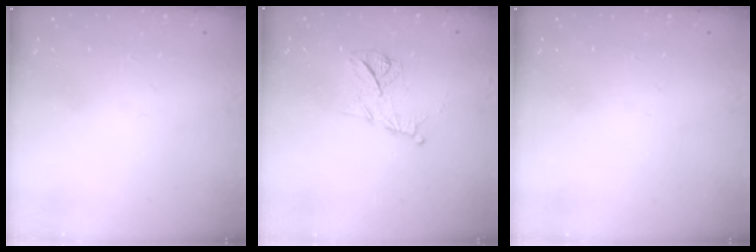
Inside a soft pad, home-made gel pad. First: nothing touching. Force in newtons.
{"total": 10.0, "press": 10.0, "slide": 1.0}
{"total": 0.0}